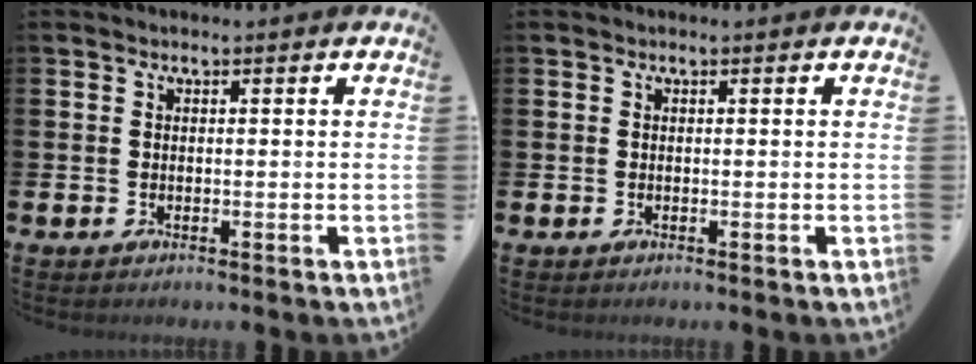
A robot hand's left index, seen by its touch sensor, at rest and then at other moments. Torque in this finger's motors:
{"motor_torque": [-0.13, 0.08, 0.00, -0.01]}